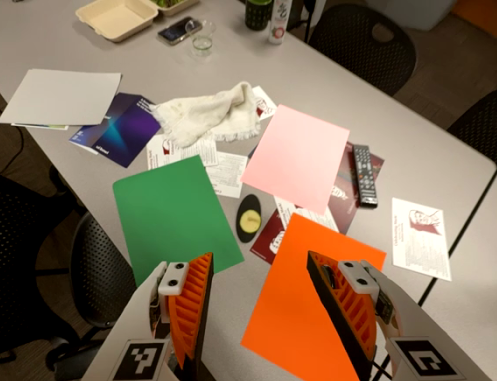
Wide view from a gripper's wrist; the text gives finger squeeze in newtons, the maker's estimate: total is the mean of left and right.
{"total": 0.0}